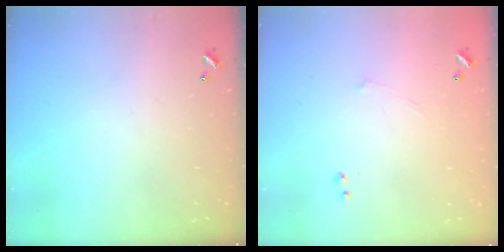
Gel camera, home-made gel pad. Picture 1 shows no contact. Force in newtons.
{"total": 5.1, "press": 5.0, "slide": 0.8}